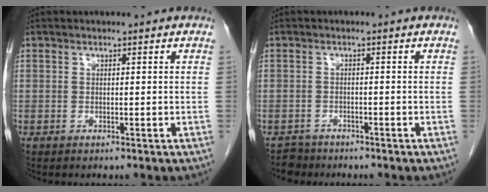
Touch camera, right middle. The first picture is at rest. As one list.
[{"total": 2.2, "force": [-1.8, 1.1, -0.7], "torque": [0.006, 0.003, -0.030]}]